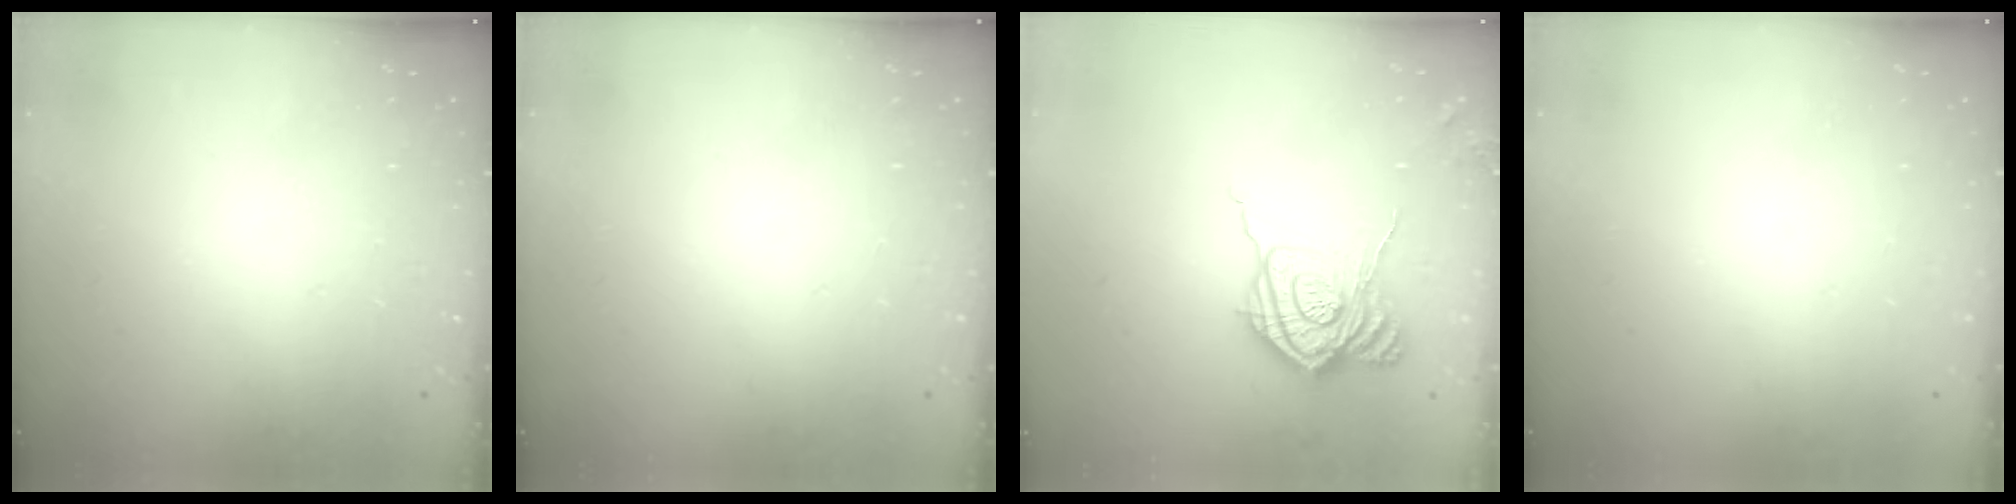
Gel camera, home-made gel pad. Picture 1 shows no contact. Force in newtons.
{"total": 0.0}
{"total": 16.2, "press": 16.2, "slide": 0.5}
{"total": 0.0}